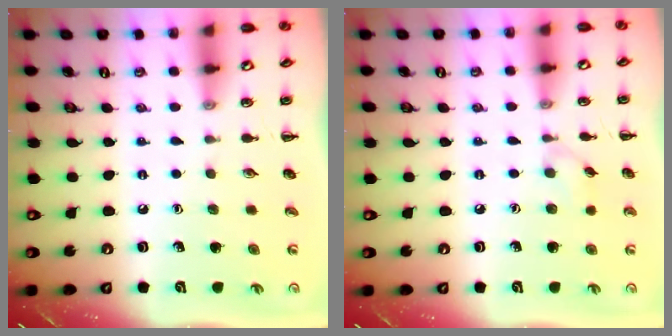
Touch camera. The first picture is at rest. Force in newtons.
{"total": 5.1, "press": 4.7, "slide": 1.7}